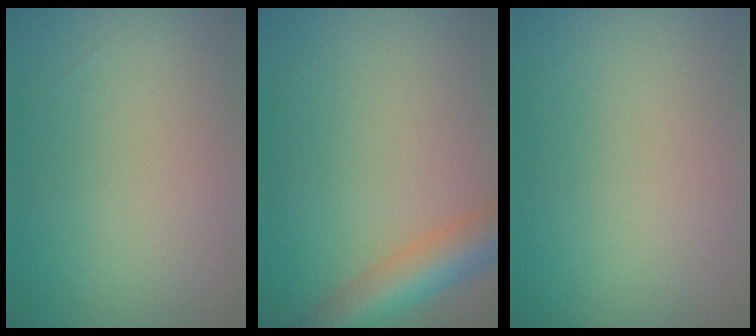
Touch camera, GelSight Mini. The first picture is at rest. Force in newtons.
{"total": 5.8, "press": 5.8, "slide": 0.3}
{"total": 0.0}